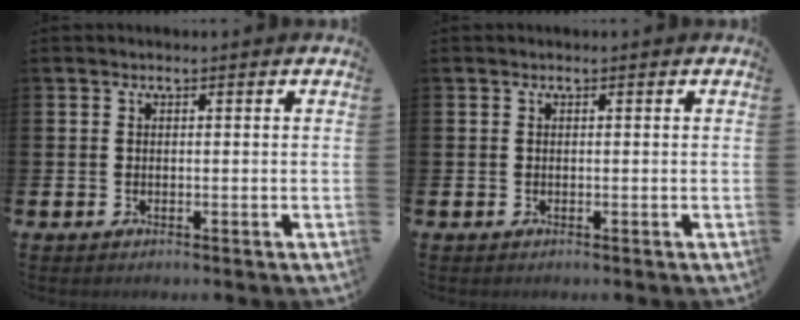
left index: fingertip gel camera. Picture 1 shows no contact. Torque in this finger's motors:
{"motor_torque": [-0.01, 0.01, 0.00, -0.01]}